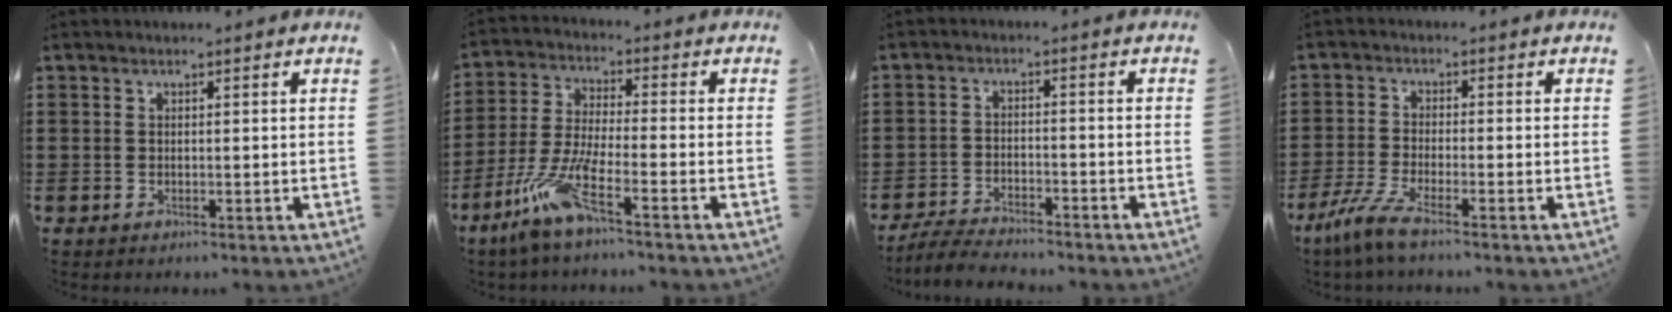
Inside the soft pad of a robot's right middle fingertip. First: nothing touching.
{"total": 8.6, "force": [-5.7, 0.8, 6.4], "torque": [-0.151, -0.017, -0.115]}
{"total": 4.5, "force": [-4.4, 0.4, 1.0], "torque": [-0.025, 0.000, -0.088]}
{"total": 4.9, "force": [-3.7, 0.3, 3.2], "torque": [-0.091, -0.019, -0.075]}